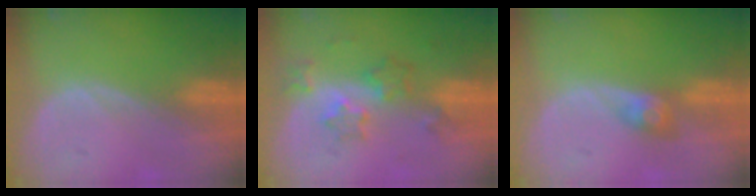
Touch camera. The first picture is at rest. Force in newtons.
{"total": 6.1, "press": 5.5, "slide": 2.5}
{"total": 3.0, "press": 2.6, "slide": 1.4}